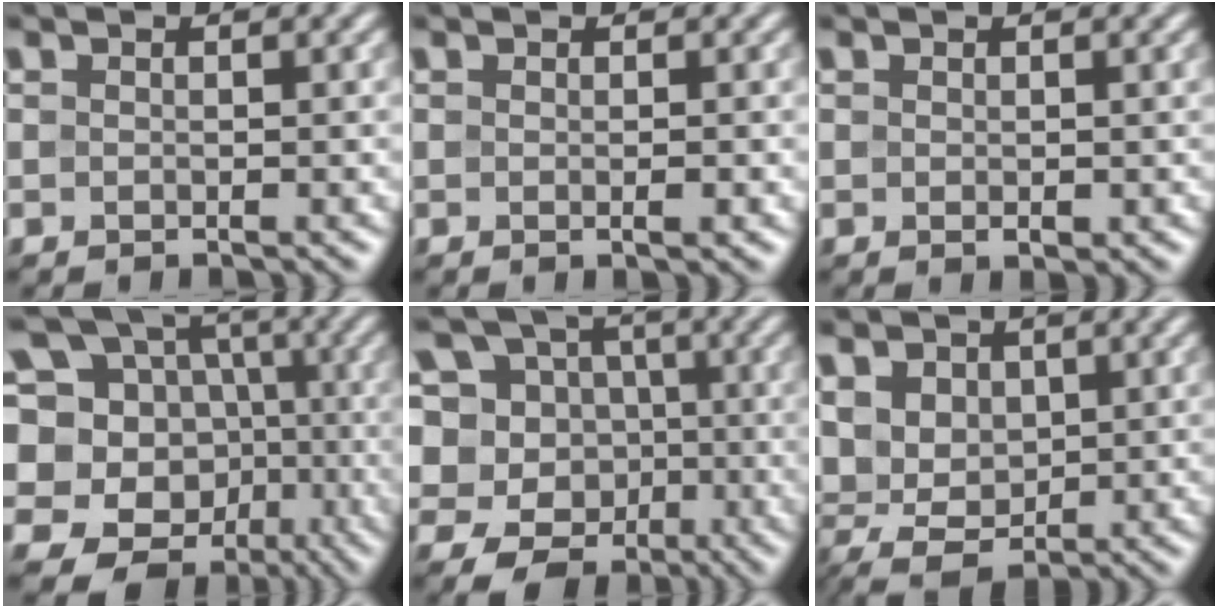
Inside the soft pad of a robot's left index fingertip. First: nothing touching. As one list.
[{"total": 1.1, "force": [0.0, 0.2, 1.1], "torque": [-0.013, 0.002, -0.003]}, {"total": 1.0, "force": [0.1, 0.5, 0.9], "torque": [-0.012, -0.003, 0.005]}, {"total": 14.7, "force": [-1.5, 12.7, 7.2], "torque": [-0.165, 0.023, -0.004]}, {"total": 14.1, "force": [-0.5, 13.2, 4.9], "torque": [-0.144, 0.045, -0.024]}, {"total": 6.8, "force": [2.8, 4.9, 3.7], "torque": [-0.089, 0.021, 0.049]}]